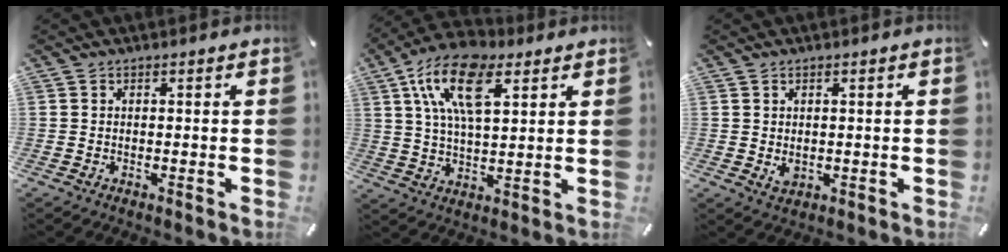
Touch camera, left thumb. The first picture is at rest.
{"total": 15.8, "force": [7.3, 7.7, 11.7], "torque": [-0.236, -0.004, 0.128]}
{"total": 2.0, "force": [0.2, 1.6, 1.1], "torque": [-0.011, 0.000, 0.002]}